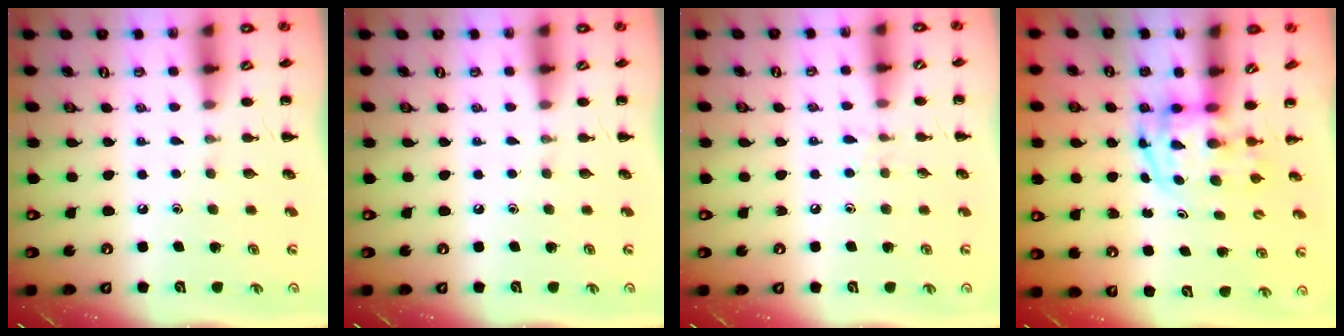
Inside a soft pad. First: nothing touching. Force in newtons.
{"total": 0.0}
{"total": 5.4, "press": 5.1, "slide": 1.7}
{"total": 3.9, "press": 3.8, "slide": 0.6}